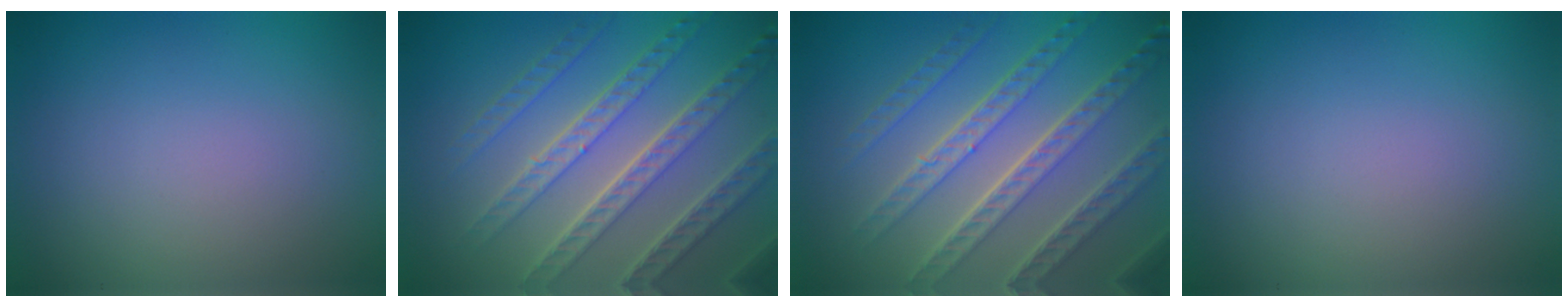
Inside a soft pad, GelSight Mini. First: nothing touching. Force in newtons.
{"total": 7.5, "press": 5.5, "slide": 5.2}
{"total": 8.2, "press": 5.7, "slide": 5.9}
{"total": 0.0}